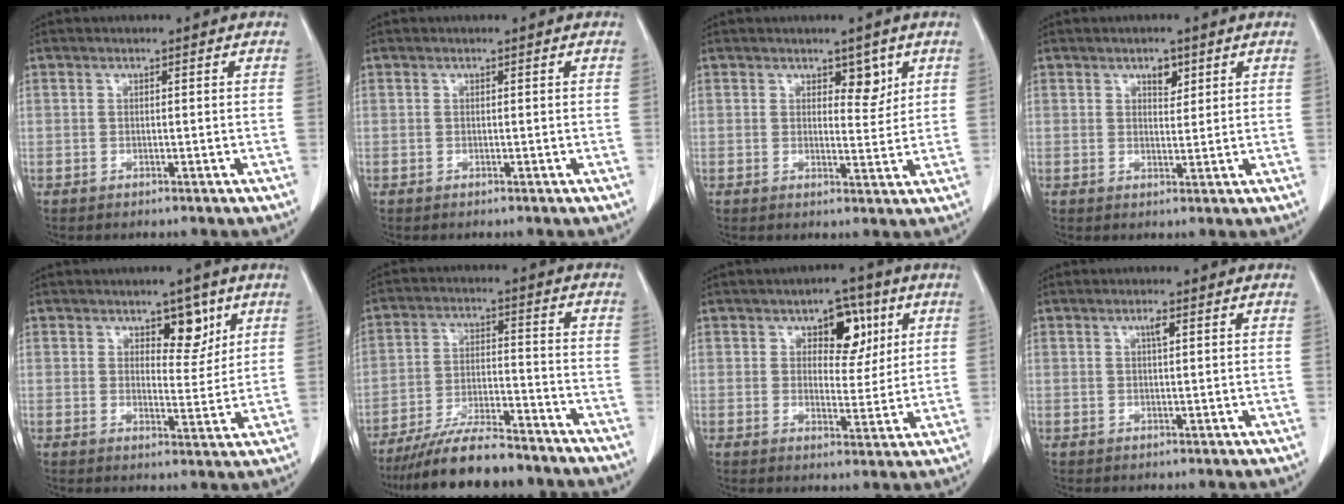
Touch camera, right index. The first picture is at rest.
{"total": 0.0}
{"total": 3.5, "force": [2.0, 1.7, 2.3], "torque": [-0.023, -0.004, 0.029]}
{"total": 2.5, "force": [1.4, 1.3, 1.5], "torque": [-0.019, -0.002, 0.023]}
{"total": 5.2, "force": [3.0, 2.5, 3.4], "torque": [-0.038, -0.002, 0.043]}
{"total": 14.3, "force": [-12.6, 2.1, 6.3], "torque": [-0.103, 0.002, -0.202]}
{"total": 7.0, "force": [3.0, 3.8, 5.0], "torque": [-0.060, 0.012, 0.043]}
{"total": 1.4, "force": [0.6, 0.2, 1.2], "torque": [-0.023, 0.001, 0.009]}